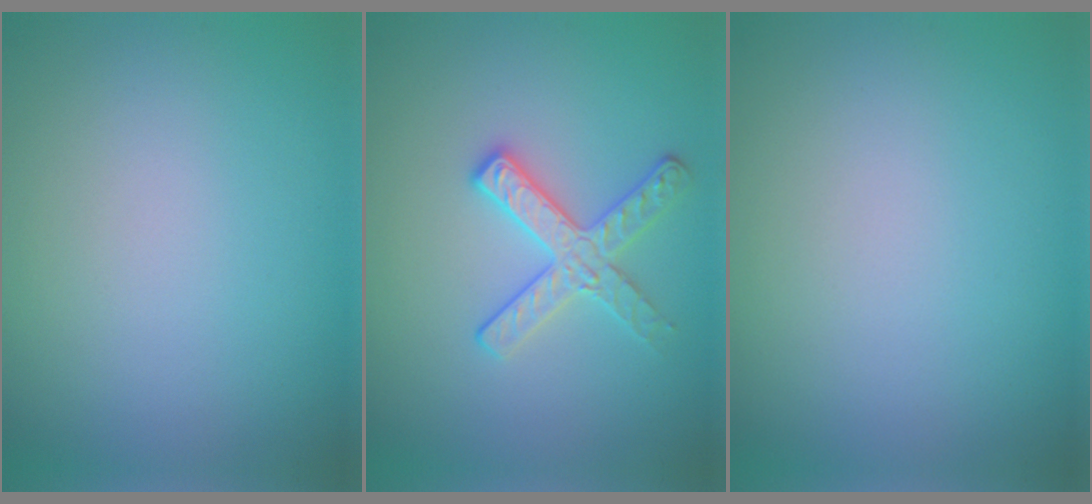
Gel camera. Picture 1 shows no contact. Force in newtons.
{"total": 2.8, "press": 2.7, "slide": 0.5}
{"total": 0.0}